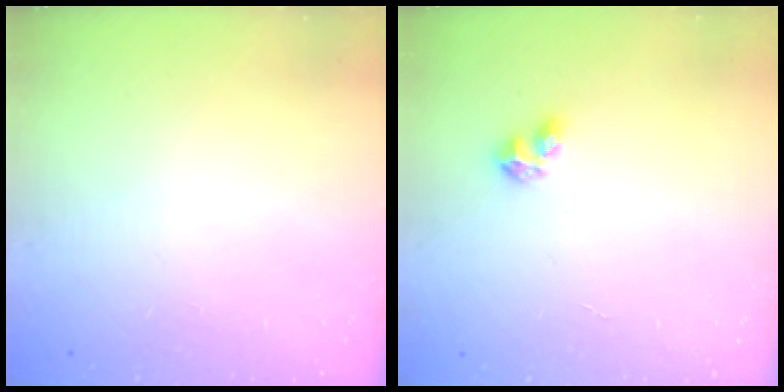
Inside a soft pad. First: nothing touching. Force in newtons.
{"total": 4.7, "press": 4.6, "slide": 0.9}